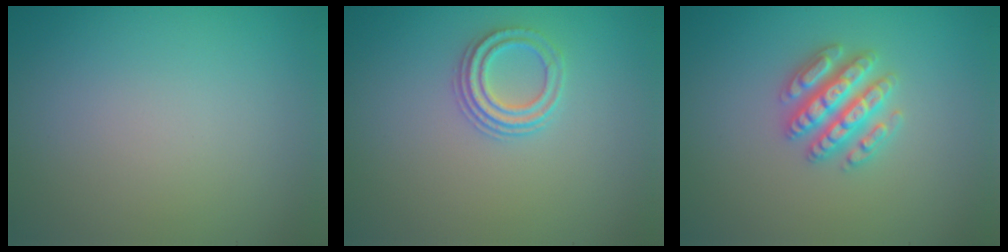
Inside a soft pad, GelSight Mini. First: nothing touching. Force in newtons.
{"total": 2.5, "press": 2.2, "slide": 1.2}
{"total": 4.7, "press": 4.6, "slide": 0.8}